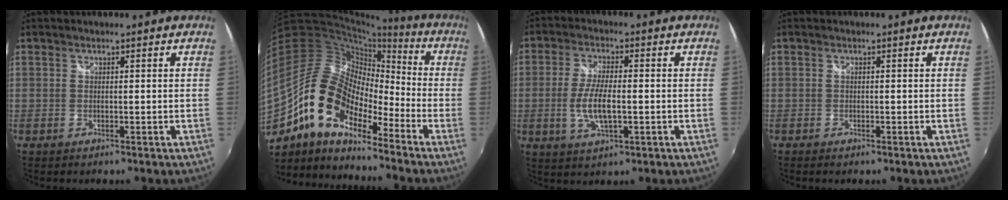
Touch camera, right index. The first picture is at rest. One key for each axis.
{"total": 15.9, "fx": -10.1, "fy": 7.4, "fz": 9.8, "tx": -0.168, "ty": 0.002, "tz": -0.205}
{"total": 7.7, "fx": -1.3, "fy": 2.7, "fz": 7.1, "tx": -0.146, "ty": -0.004, "tz": -0.024}
{"total": 0.7, "fx": -0.6, "fy": 0.3, "fz": 0.3, "tx": -0.007, "ty": -0.005, "tz": -0.012}